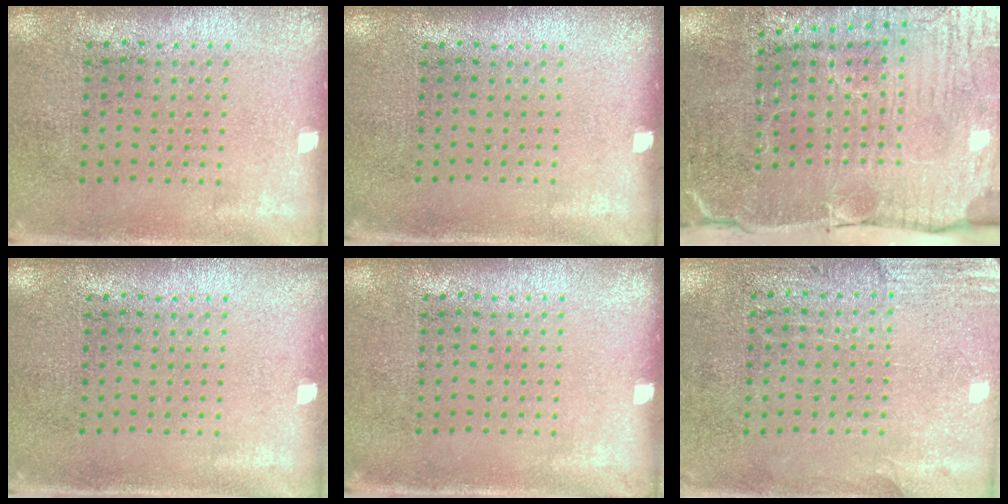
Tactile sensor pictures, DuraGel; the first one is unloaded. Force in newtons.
{"total": 0.0}
{"total": 4.3, "press": 4.0, "slide": 1.6}
{"total": 0.5, "press": 0.5, "slide": 0.1}
{"total": 0.0}
{"total": 2.8, "press": 2.5, "slide": 1.2}